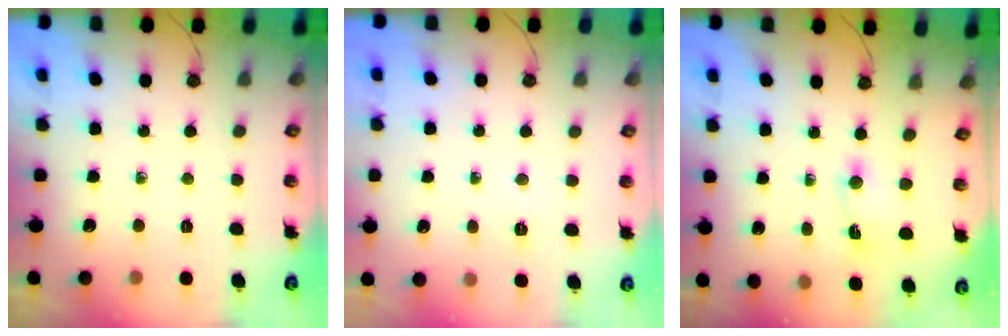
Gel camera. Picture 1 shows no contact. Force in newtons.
{"total": 2.8, "press": 2.8, "slide": 0.5}
{"total": 1.9, "press": 1.9, "slide": 0.4}